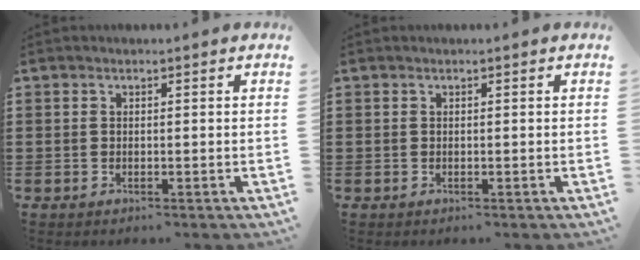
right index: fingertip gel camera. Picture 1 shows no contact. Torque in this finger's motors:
{"motor_torque": [-0.02, 0.13, -0.05, 0.00]}